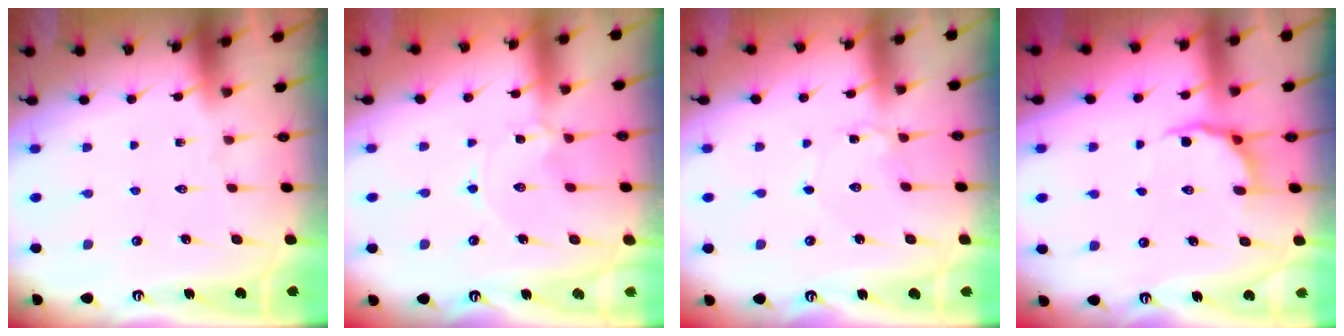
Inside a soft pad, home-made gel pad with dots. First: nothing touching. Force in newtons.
{"total": 1.4, "press": 1.4, "slide": 0.1}
{"total": 1.9, "press": 1.9, "slide": 0.2}
{"total": 5.1, "press": 4.6, "slide": 2.2}